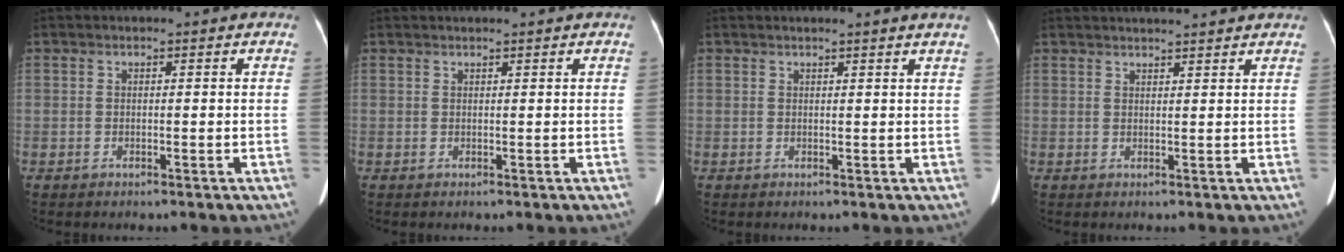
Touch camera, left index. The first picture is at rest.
{"total": 1.6, "force": [1.5, -0.3, 0.6], "torque": [-0.007, 0.022, 0.031]}
{"total": 2.8, "force": [2.4, -0.8, 1.1], "torque": [-0.020, -0.002, 0.028]}
{"total": 7.2, "force": [6.7, 0.1, 2.7], "torque": [-0.038, 0.030, 0.083]}